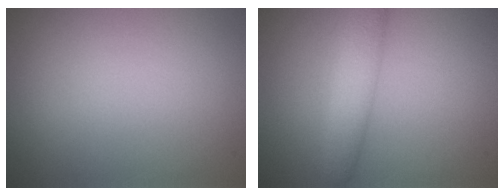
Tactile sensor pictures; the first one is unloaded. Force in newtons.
{"total": 3.3, "press": 3.3, "slide": 0.0}